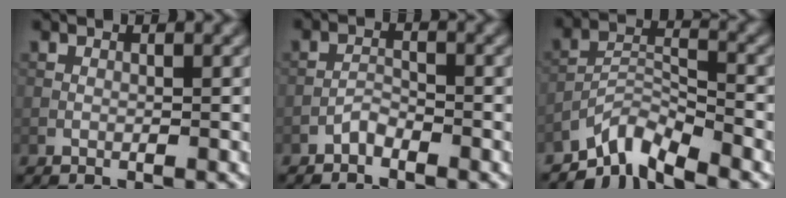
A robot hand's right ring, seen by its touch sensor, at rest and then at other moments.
{"total": 1.3, "force": [-1.1, 0.4, 0.4], "torque": [-0.005, 0.008, -0.024]}
{"total": 4.2, "force": [-3.8, 0.8, 1.7], "torque": [-0.025, 0.004, -0.083]}